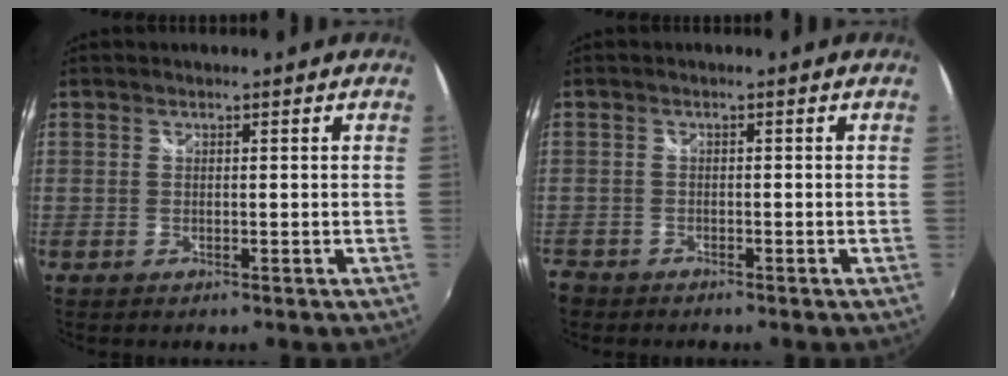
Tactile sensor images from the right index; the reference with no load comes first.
{"total": 3.0, "force": [-2.4, 1.8, 0.1], "torque": [-0.016, -0.002, -0.050]}